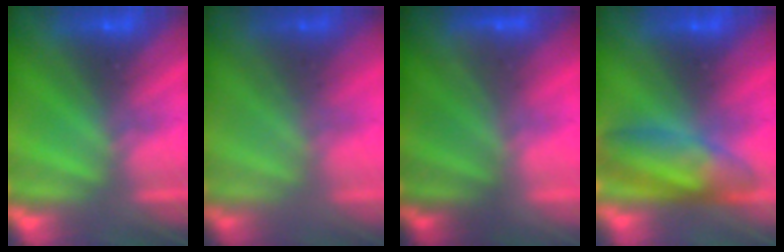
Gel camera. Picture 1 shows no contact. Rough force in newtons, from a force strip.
{"total": 1.4}
{"total": 1.9}
{"total": 8.1}